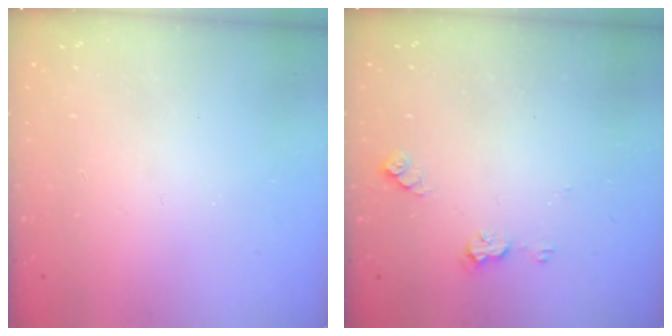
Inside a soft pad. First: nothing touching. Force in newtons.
{"total": 5.1, "press": 5.0, "slide": 0.6}